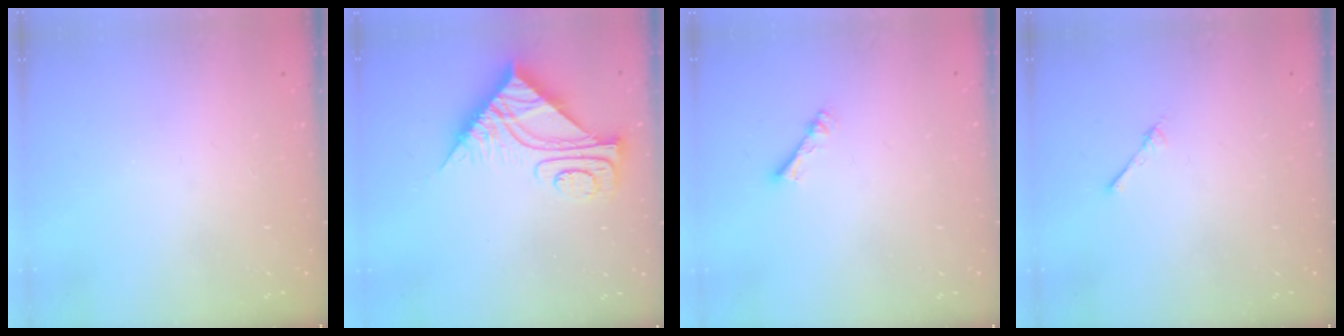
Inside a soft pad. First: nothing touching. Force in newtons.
{"total": 9.0, "press": 9.0, "slide": 0.9}
{"total": 2.4, "press": 2.4, "slide": 0.4}
{"total": 2.4, "press": 2.4, "slide": 0.3}